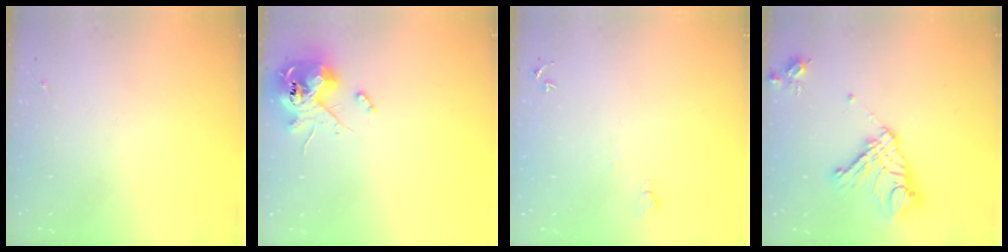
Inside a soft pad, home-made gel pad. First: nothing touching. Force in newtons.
{"total": 13.2, "press": 13.0, "slide": 2.2}
{"total": 4.8, "press": 4.8, "slide": 0.6}
{"total": 17.6, "press": 17.5, "slide": 1.9}